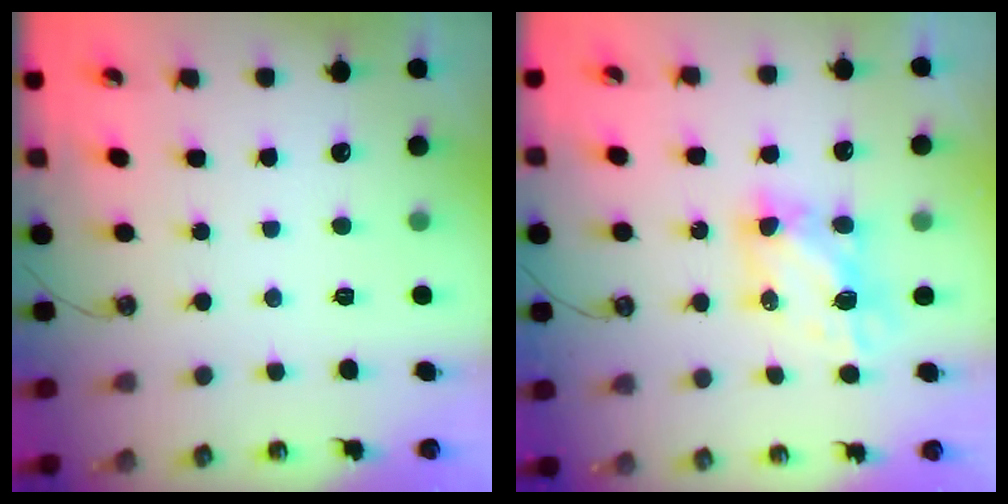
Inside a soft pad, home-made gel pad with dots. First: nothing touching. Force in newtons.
{"total": 5.9, "press": 5.9, "slide": 0.3}